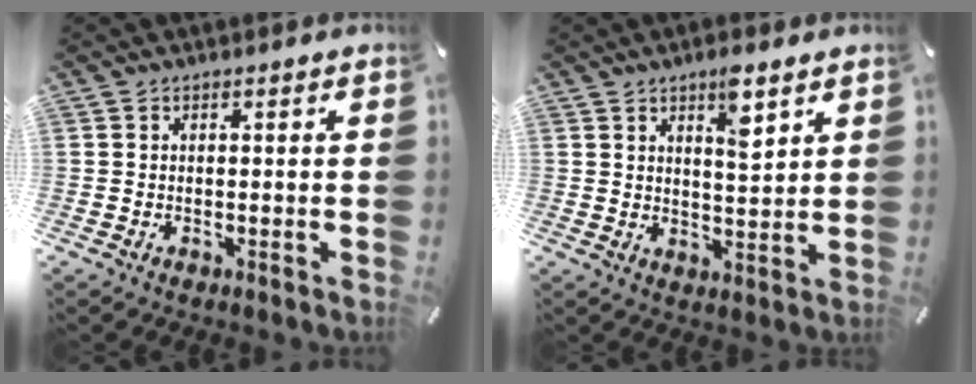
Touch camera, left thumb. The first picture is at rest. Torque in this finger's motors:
{"motor_torque": [0.44, 0.47, 0.07, 0.12, 0.03]}